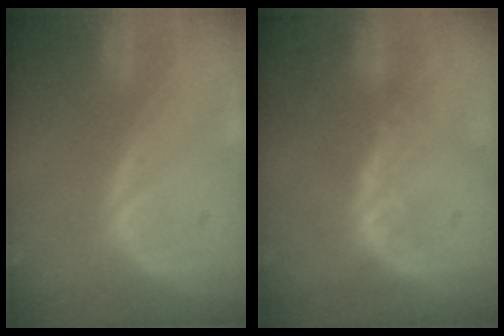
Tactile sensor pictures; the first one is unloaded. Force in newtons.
{"total": 2.6, "press": 2.1, "slide": 1.5}